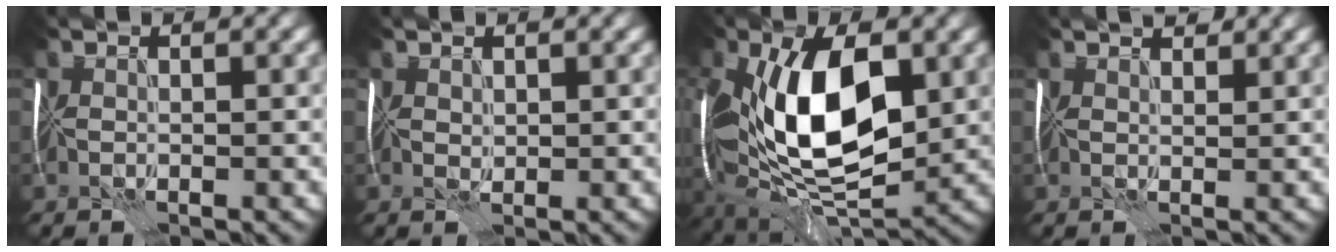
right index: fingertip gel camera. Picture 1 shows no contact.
{"total": 0.7, "force": [0.3, 0.6, 0.3], "torque": [-0.010, 0.000, 0.006]}
{"total": 14.3, "force": [-0.4, 7.7, 12.1], "torque": [-0.222, -0.009, -0.017]}
{"total": 2.0, "force": [1.7, 0.6, 1.0], "torque": [-0.014, 0.003, 0.018]}